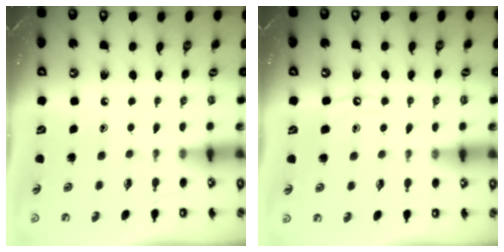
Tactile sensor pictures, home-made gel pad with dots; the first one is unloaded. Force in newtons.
{"total": 5.1, "press": 5.1, "slide": 0.6}